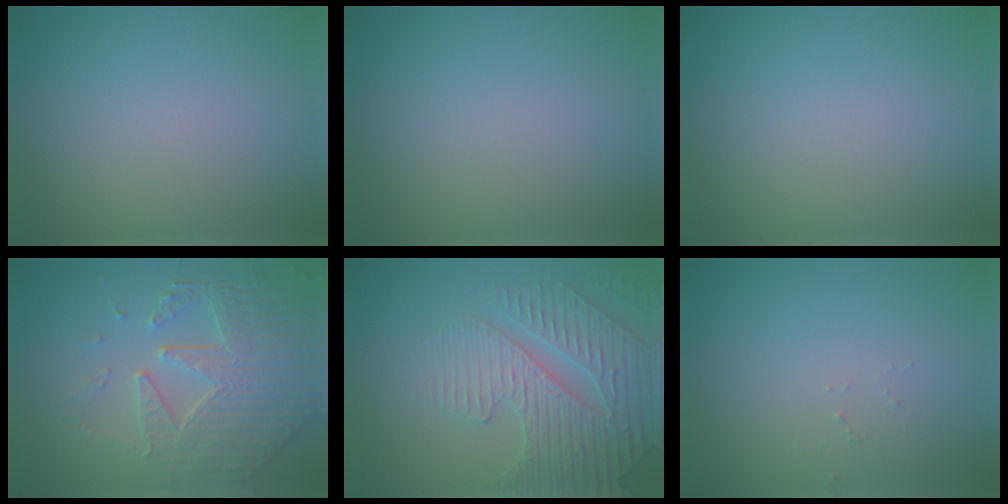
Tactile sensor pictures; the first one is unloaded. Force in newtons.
{"total": 0.0}
{"total": 0.0}
{"total": 8.4, "press": 5.8, "slide": 6.1}
{"total": 4.7, "press": 4.6, "slide": 1.1}
{"total": 0.7, "press": 0.7, "slide": 0.1}